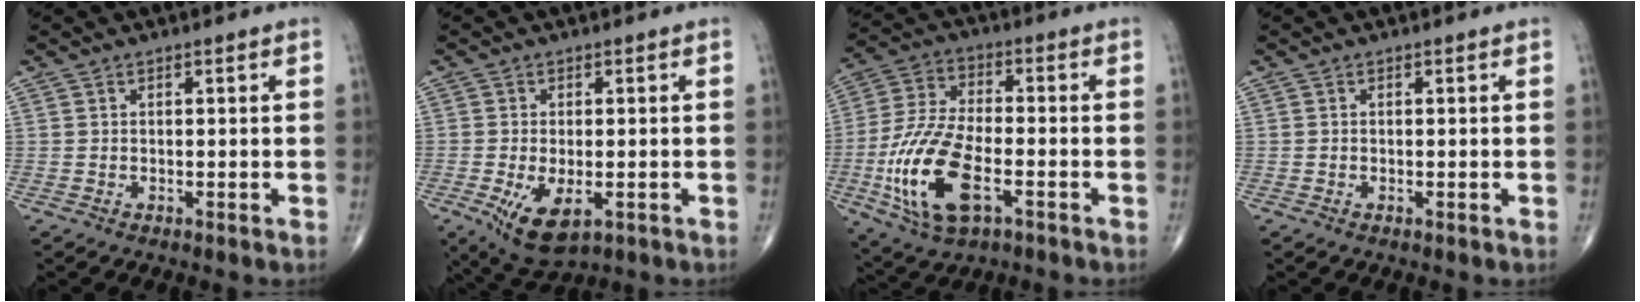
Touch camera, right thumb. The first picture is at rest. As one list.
[{"total": 8.2, "force": [-2.7, 4.0, 6.7], "torque": [-0.114, -0.013, -0.035]}, {"total": 17.1, "force": [-5.4, 7.9, 14.2], "torque": [-0.294, 0.016, -0.096]}, {"total": 0.0}]